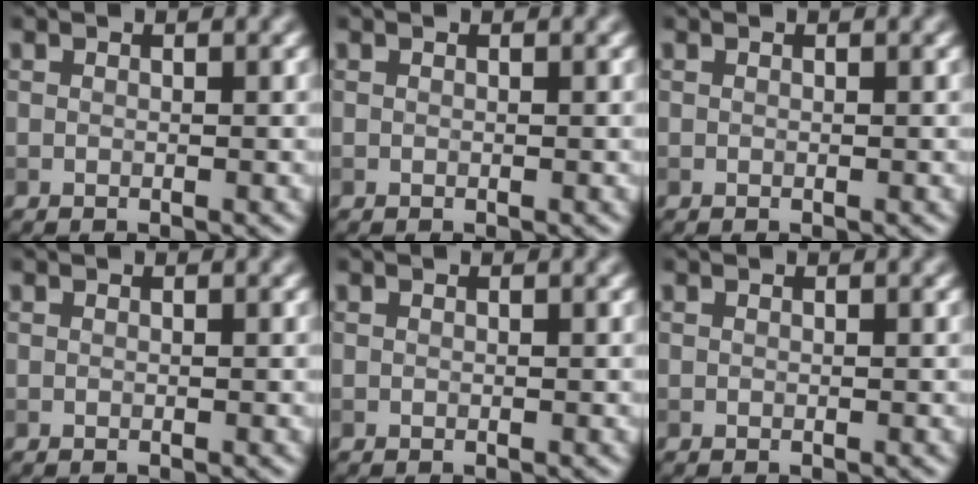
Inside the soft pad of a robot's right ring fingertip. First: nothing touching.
{"total": 0.0}
{"total": 0.0}
{"total": 0.0}
{"total": 0.0}
{"total": 0.0}